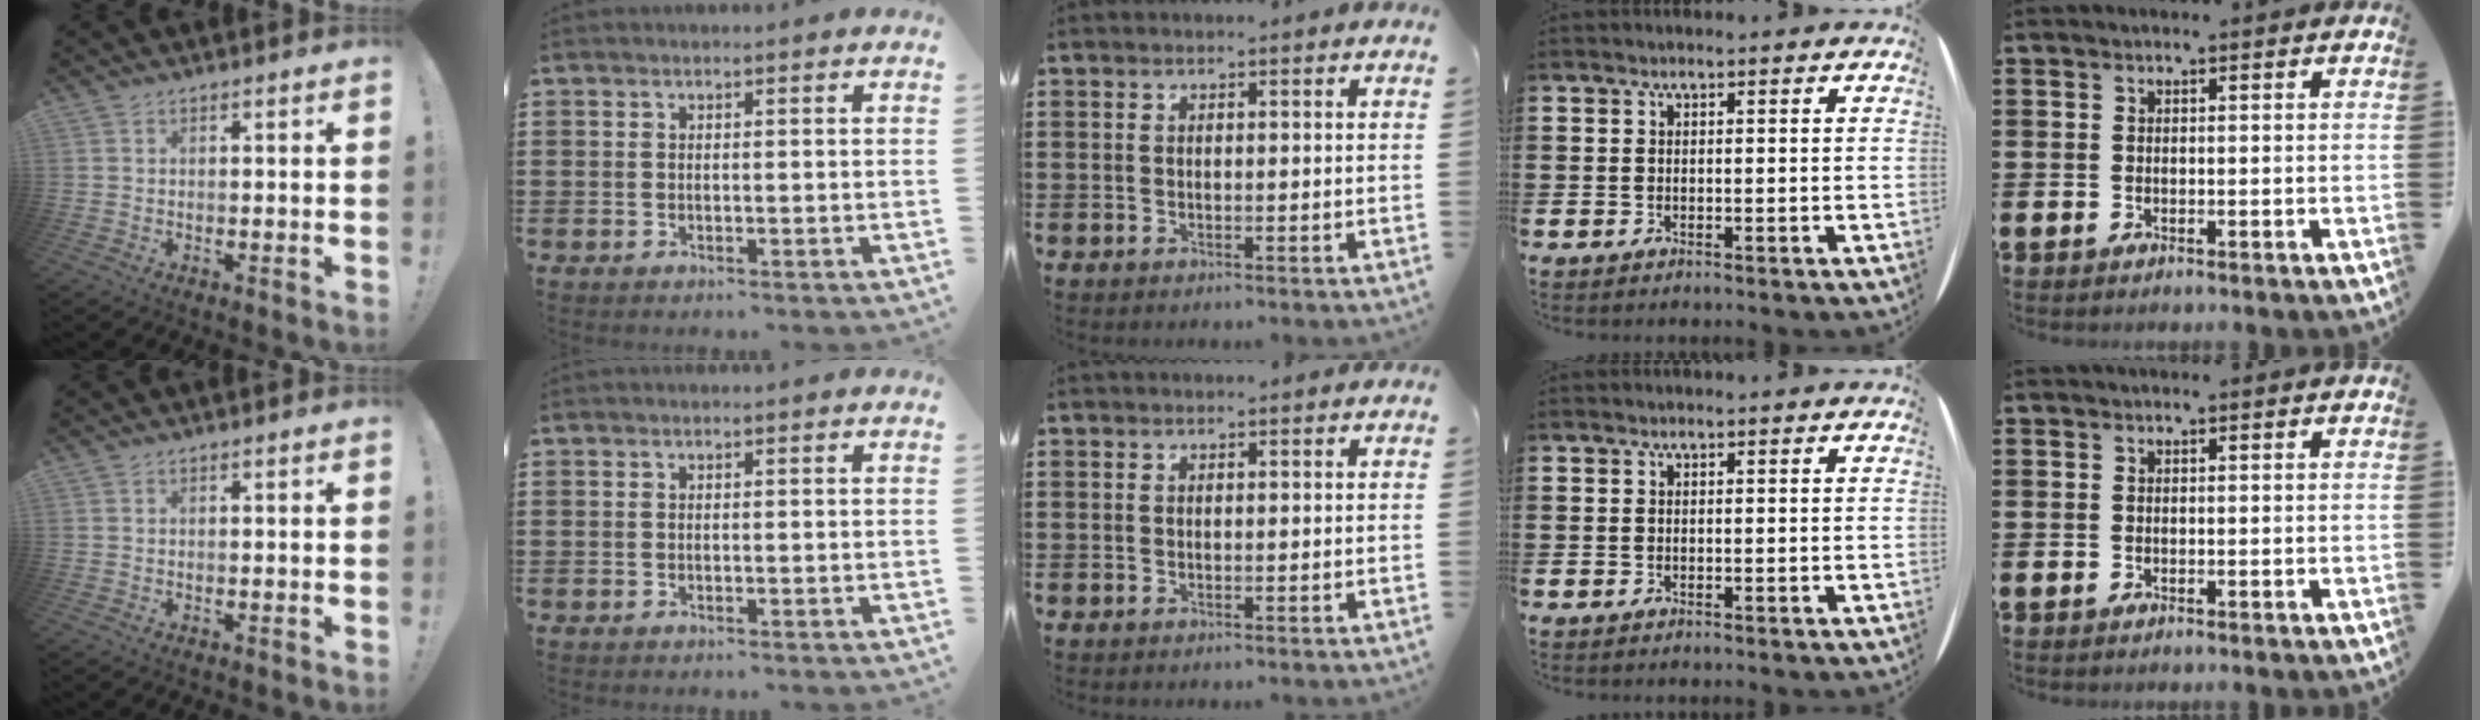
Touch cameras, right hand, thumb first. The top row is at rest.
{}